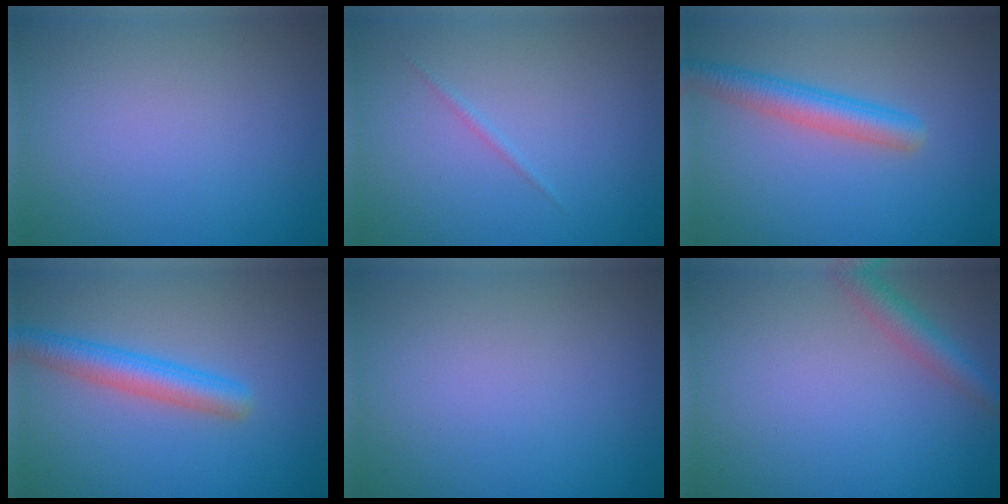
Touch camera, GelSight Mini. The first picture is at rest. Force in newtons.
{"total": 0.5, "press": 0.5, "slide": 0.0}
{"total": 3.6, "press": 3.6, "slide": 0.1}
{"total": 3.8, "press": 3.8, "slide": 0.1}
{"total": 0.0}
{"total": 2.7, "press": 2.7, "slide": 0.2}